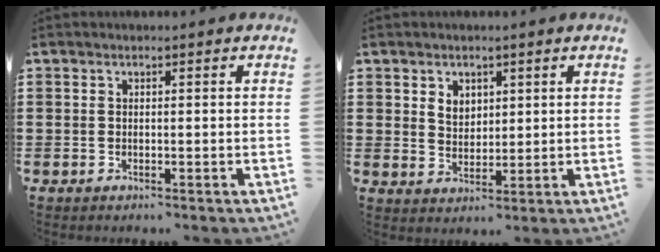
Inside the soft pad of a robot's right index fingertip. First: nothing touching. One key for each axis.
{"total": 3.1, "fx": 1.8, "fy": 2.3, "fz": 1.0, "tx": -0.028, "ty": 0.008, "tz": 0.032}